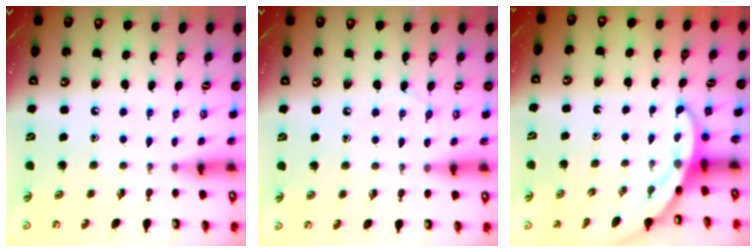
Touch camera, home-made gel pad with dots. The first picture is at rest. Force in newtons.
{"total": 6.4, "press": 6.3, "slide": 0.8}
{"total": 3.1, "press": 3.1, "slide": 0.1}